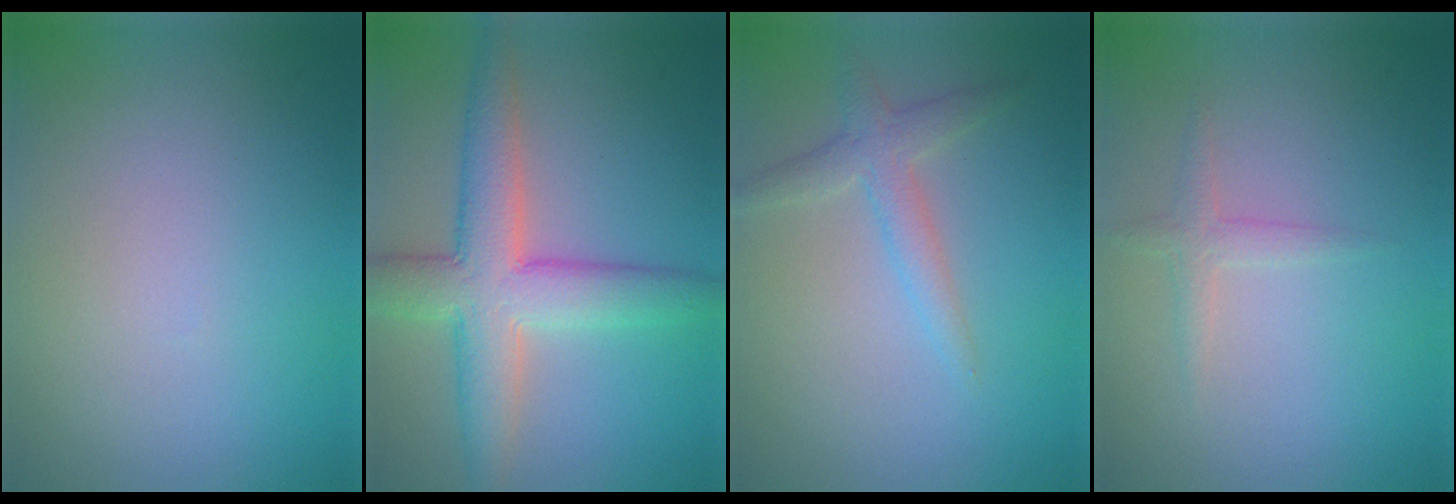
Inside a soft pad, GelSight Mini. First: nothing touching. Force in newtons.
{"total": 7.1, "press": 7.1, "slide": 0.2}
{"total": 2.4, "press": 2.4, "slide": 0.1}
{"total": 1.5, "press": 1.5, "slide": 0.1}